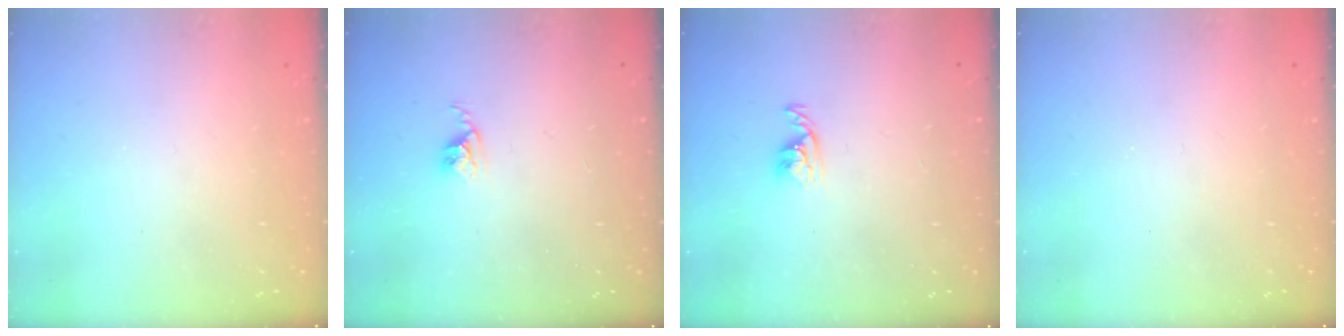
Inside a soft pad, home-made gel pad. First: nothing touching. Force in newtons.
{"total": 2.8, "press": 2.7, "slide": 0.4}
{"total": 3.3, "press": 3.3, "slide": 0.5}
{"total": 0.0}